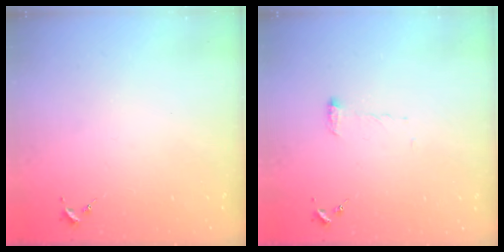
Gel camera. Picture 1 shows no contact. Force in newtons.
{"total": 5.0, "press": 5.0, "slide": 0.5}